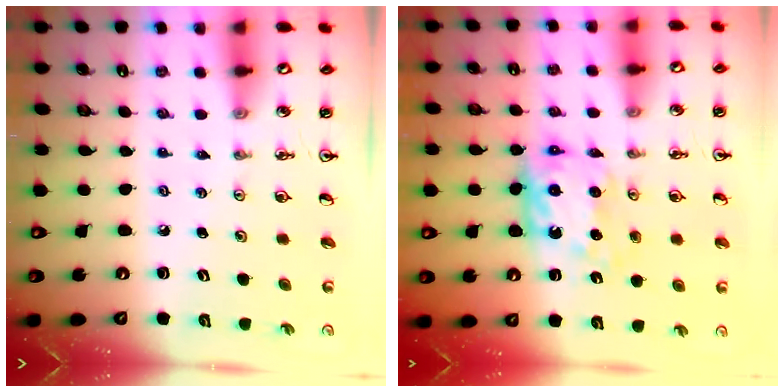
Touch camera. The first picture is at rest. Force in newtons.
{"total": 10.3, "press": 10.3, "slide": 0.5}